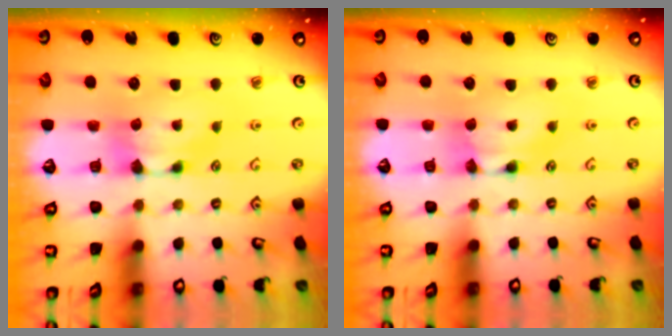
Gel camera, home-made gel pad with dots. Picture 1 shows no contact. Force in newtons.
{"total": 1.8, "press": 1.7, "slide": 0.1}